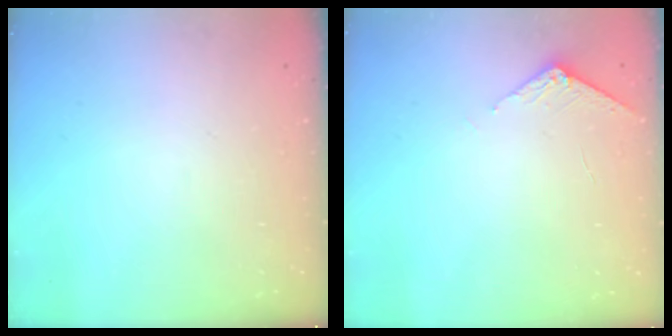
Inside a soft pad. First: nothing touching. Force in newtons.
{"total": 2.9, "press": 2.9, "slide": 0.3}